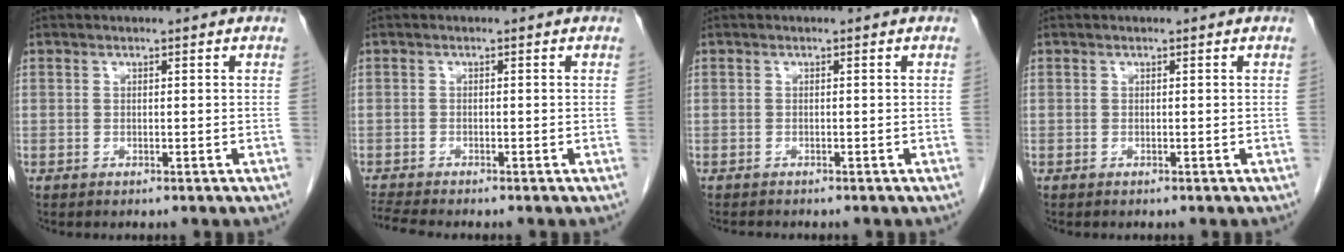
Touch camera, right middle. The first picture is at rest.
{"total": 2.8, "force": [-2.7, -0.7, 0.6], "torque": [-0.023, -0.018, -0.051]}
{"total": 1.2, "force": [-1.2, 0.2, 0.4], "torque": [-0.014, -0.005, -0.017]}
{"total": 0.0}